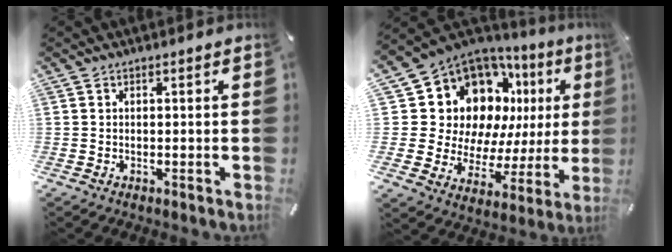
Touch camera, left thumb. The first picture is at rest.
{"total": 16.8, "force": [9.1, 12.1, 7.4], "torque": [-0.124, -0.090, 0.183]}